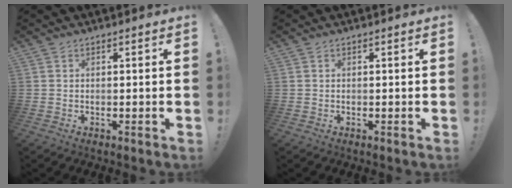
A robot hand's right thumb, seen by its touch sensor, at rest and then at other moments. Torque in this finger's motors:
{"motor_torque": [-0.01, 0.00, -0.12, 0.13, 0.00]}